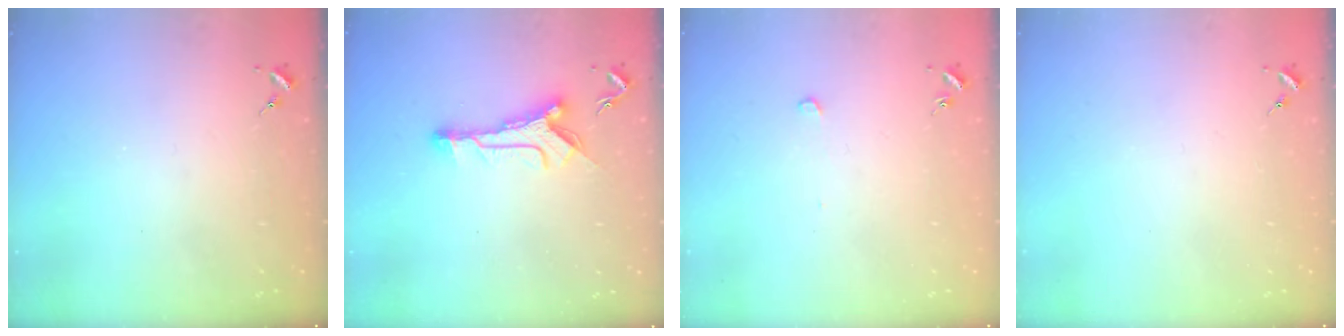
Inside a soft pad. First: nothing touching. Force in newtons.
{"total": 11.3, "press": 11.3, "slide": 0.5}
{"total": 2.8, "press": 2.8, "slide": 0.1}
{"total": 0.0}